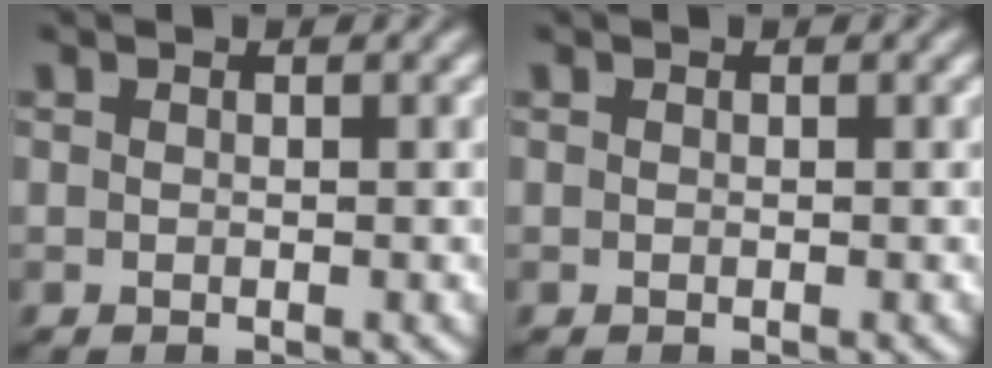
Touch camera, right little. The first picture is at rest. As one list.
[{"total": 0.0}]